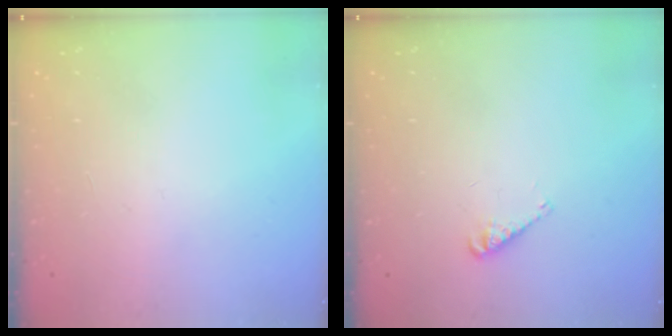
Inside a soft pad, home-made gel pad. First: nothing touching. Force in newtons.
{"total": 2.7, "press": 2.7, "slide": 0.4}